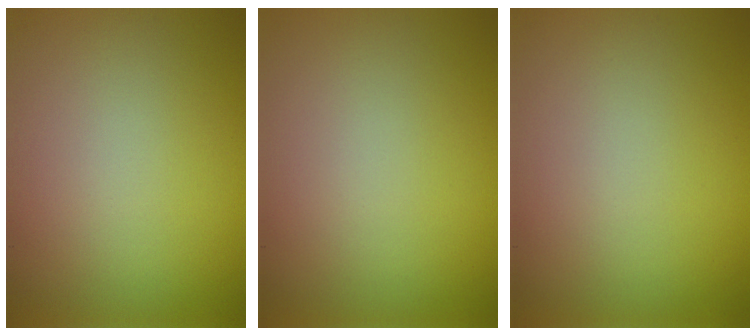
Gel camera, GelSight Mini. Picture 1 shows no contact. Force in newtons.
{"total": 0.0}
{"total": 0.0}